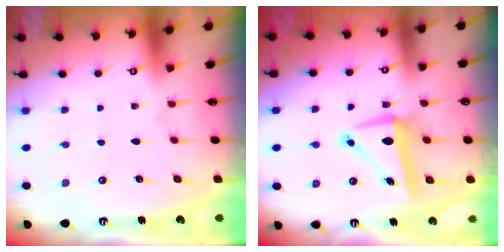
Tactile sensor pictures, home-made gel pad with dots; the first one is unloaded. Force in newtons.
{"total": 10.7, "press": 10.6, "slide": 1.2}